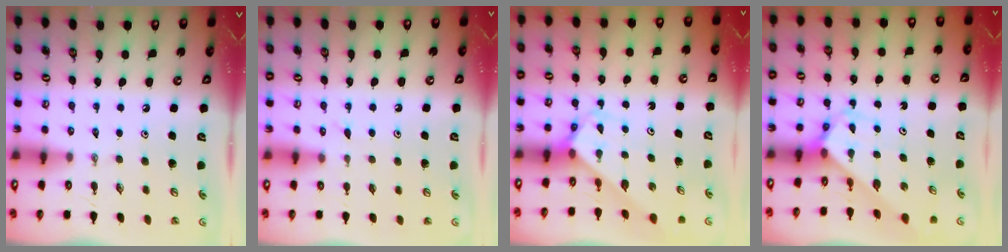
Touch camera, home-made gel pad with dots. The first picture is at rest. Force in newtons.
{"total": 6.7, "press": 6.7, "slide": 0.5}
{"total": 2.9, "press": 2.9, "slide": 0.1}
{"total": 2.8, "press": 2.8, "slide": 0.1}